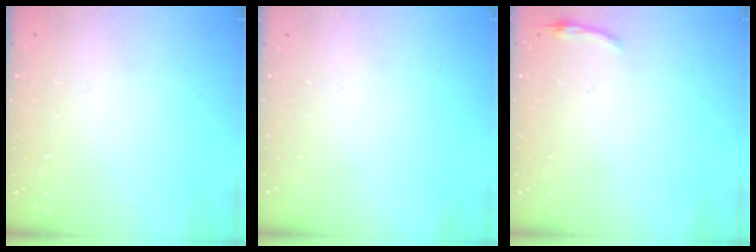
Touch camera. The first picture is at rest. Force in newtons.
{"total": 0.0}
{"total": 3.1, "press": 3.0, "slide": 0.7}